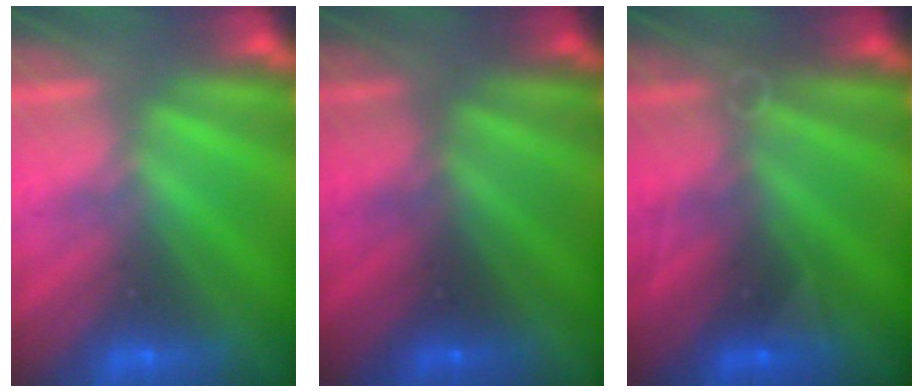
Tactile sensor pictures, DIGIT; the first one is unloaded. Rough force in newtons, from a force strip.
{"total": 2.0}
{"total": 2.8}